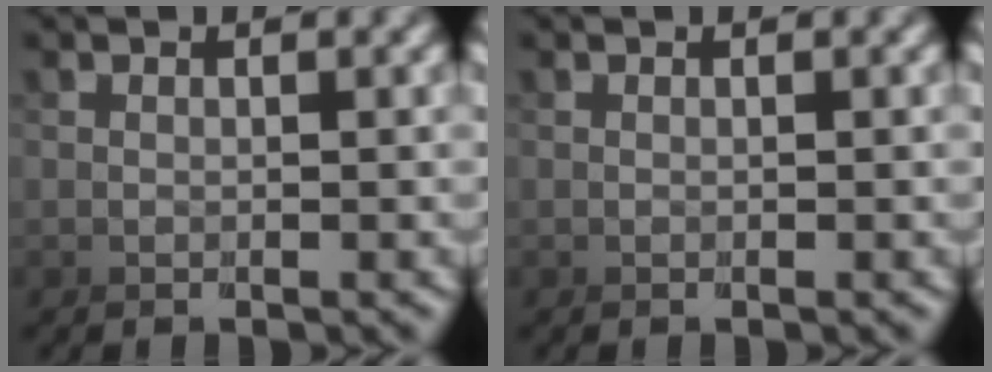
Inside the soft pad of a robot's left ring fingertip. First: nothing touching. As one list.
[{"total": 0.0}]